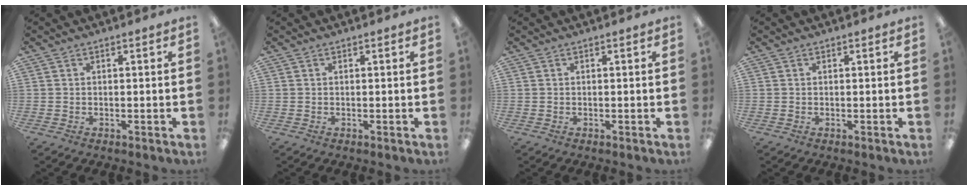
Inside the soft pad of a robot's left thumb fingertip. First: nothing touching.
{"total": 0.0}
{"total": 0.0}
{"total": 0.0}